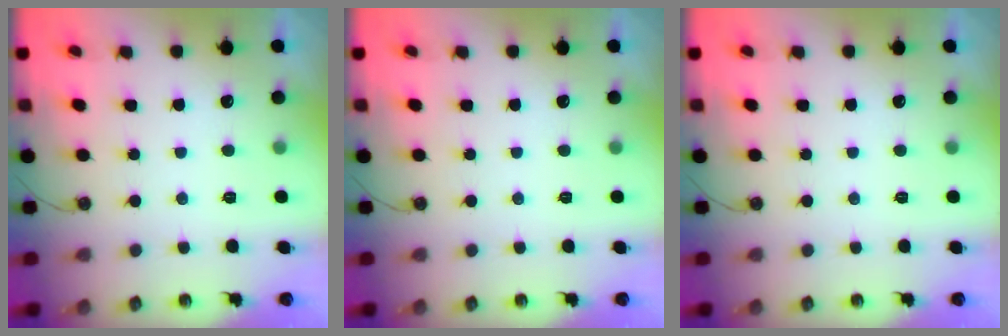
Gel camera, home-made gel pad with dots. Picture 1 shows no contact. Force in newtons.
{"total": 0.0}
{"total": 0.0}